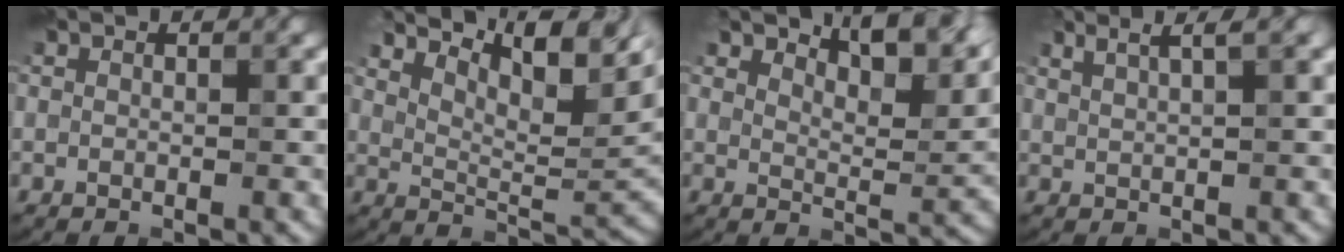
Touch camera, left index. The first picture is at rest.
{"total": 10.8, "force": [6.6, 3.6, 7.7], "torque": [-0.125, 0.017, 0.113]}
{"total": 8.6, "force": [6.4, 2.6, 5.1], "torque": [-0.077, 0.008, 0.106]}
{"total": 4.0, "force": [2.5, 1.2, 2.9], "torque": [-0.023, 0.018, 0.018]}